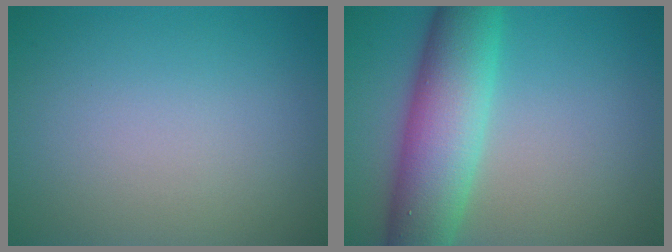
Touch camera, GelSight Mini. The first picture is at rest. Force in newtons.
{"total": 8.6, "press": 8.6, "slide": 0.4}